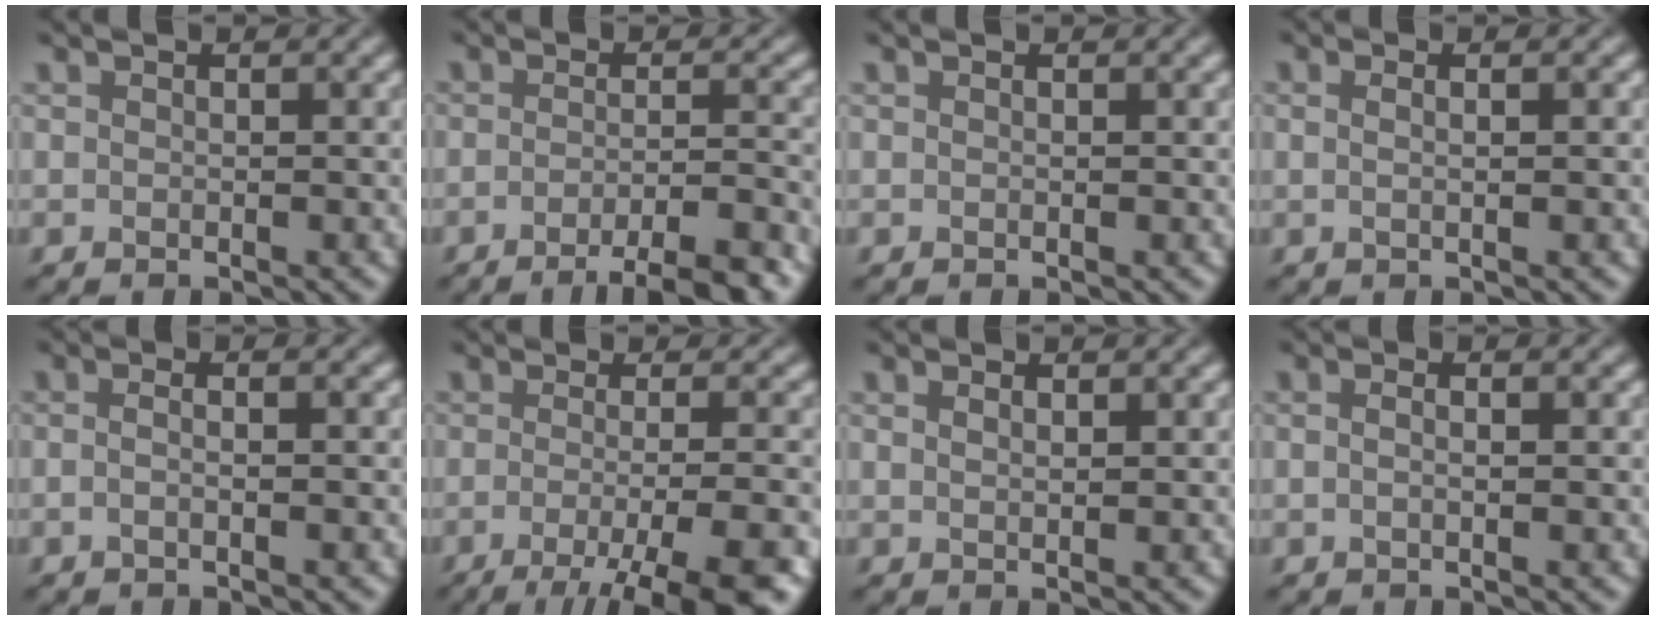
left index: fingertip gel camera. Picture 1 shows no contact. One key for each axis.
{"total": 5.7, "fx": -3.8, "fy": 1.0, "fz": 4.1, "tx": -0.056, "ty": 0.005, "tz": -0.056}
{"total": 0.0}
{"total": 2.3, "fx": 0.9, "fy": 1.0, "fz": 1.9, "tx": -0.016, "ty": 0.012, "tz": -0.009}
{"total": 3.0, "fx": 0.2, "fy": 1.4, "fz": 2.6, "tx": -0.021, "ty": 0.004, "tz": -0.026}
{"total": 9.5, "fx": -5.0, "fy": 2.4, "fz": 7.7, "tx": -0.097, "ty": -0.005, "tz": -0.069}
{"total": 0.9, "fx": 0.5, "fy": 0.3, "fz": 0.7, "tx": -0.017, "ty": 0.002, "tz": 0.010}
{"total": 2.8, "fx": 0.7, "fy": 1.4, "fz": 2.3, "tx": -0.024, "ty": 0.012, "tz": -0.017}